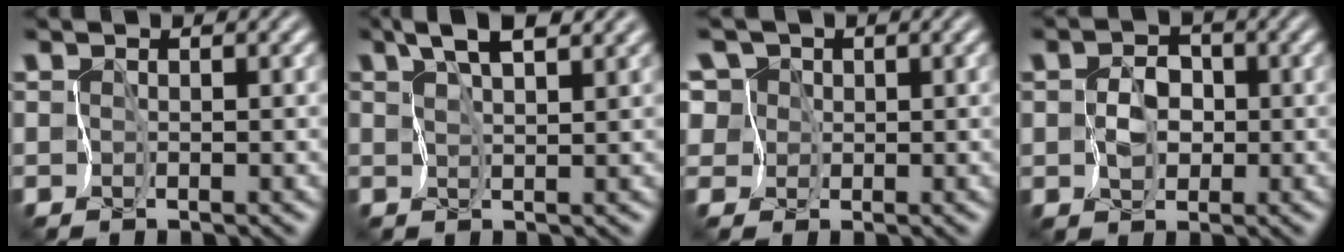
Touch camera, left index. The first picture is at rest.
{"total": 3.5, "force": [2.4, 0.7, 2.5], "torque": [-0.052, 0.006, 0.045]}
{"total": 6.7, "force": [2.9, 5.5, 2.4], "torque": [-0.056, 0.026, 0.020]}
{"total": 2.7, "force": [-0.6, 2.2, 1.4], "torque": [-0.017, -0.006, -0.010]}